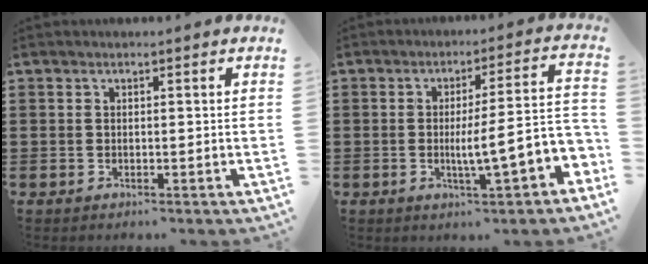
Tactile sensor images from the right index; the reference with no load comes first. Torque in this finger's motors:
{"motor_torque": [0.78, -0.20, 0.46, 0.21]}